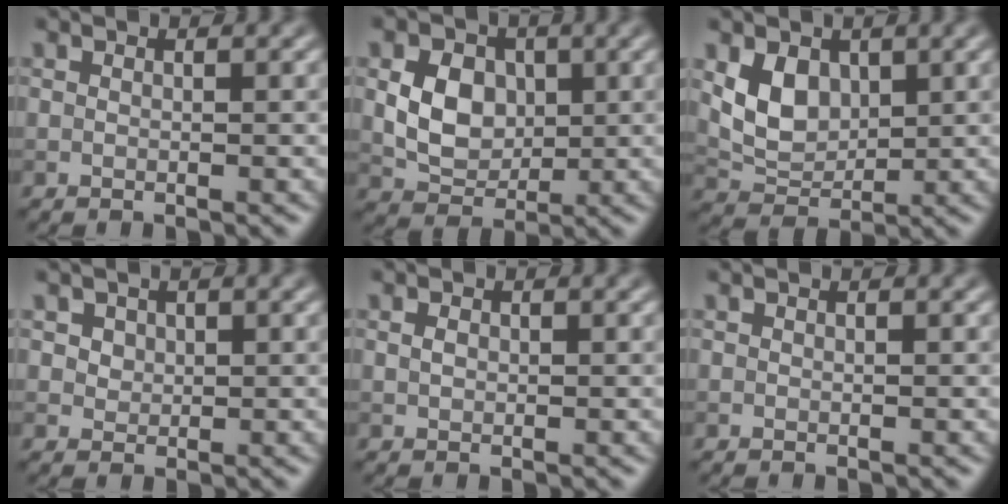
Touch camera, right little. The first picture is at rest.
{"total": 5.0, "force": [0.5, 3.8, 3.2], "torque": [-0.063, -0.003, 0.009]}
{"total": 4.1, "force": [1.3, 2.9, 2.5], "torque": [-0.053, -0.007, 0.027]}
{"total": 1.6, "force": [0.7, 1.3, 0.5], "torque": [-0.012, -0.003, 0.020]}
{"total": 0.7, "force": [0.2, 0.6, 0.4], "torque": [-0.012, 0.000, 0.003]}
{"total": 0.0}